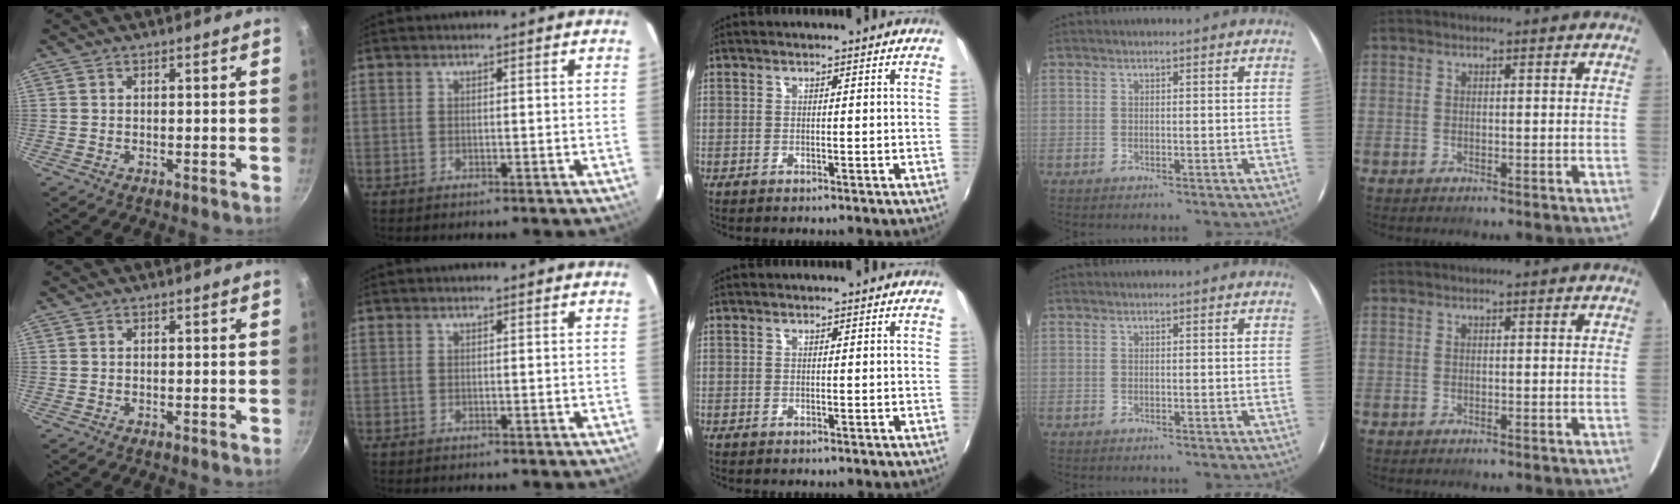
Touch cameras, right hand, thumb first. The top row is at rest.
{}